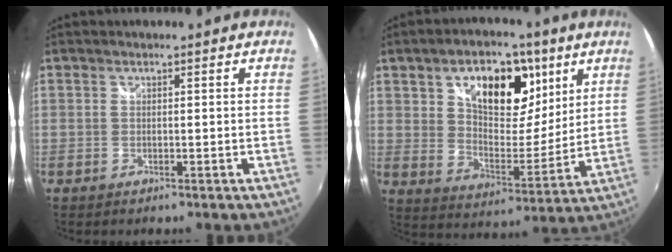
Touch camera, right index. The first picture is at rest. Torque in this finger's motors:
{"motor_torque": [0.76, -0.03, 0.63, 0.14]}